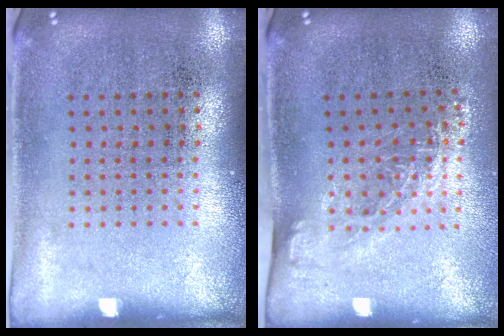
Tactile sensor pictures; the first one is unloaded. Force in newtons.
{"total": 1.3, "press": 0.9, "slide": 0.9}